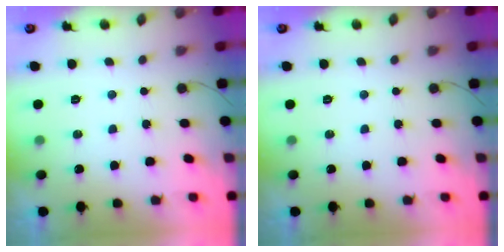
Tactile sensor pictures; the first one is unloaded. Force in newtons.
{"total": 0.0}